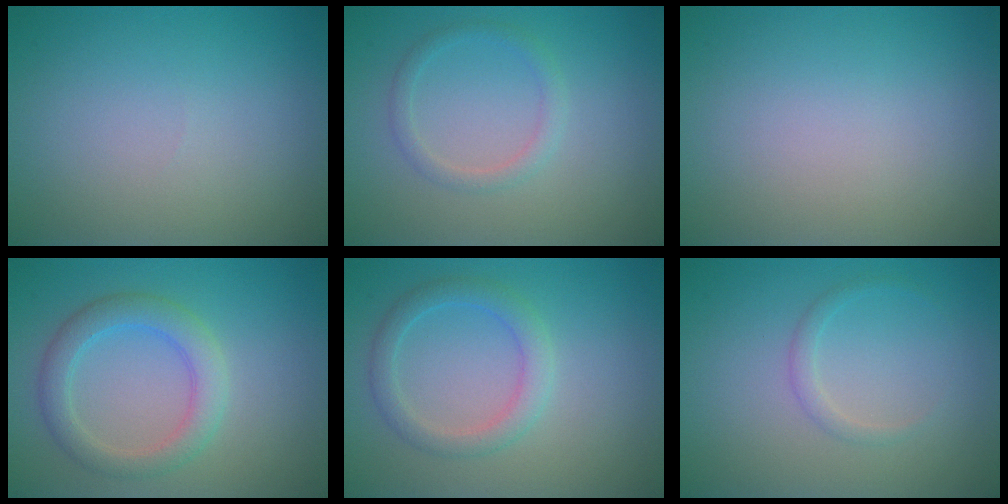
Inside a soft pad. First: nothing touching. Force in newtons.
{"total": 1.6, "press": 1.6, "slide": 0.1}
{"total": 0.0}
{"total": 3.5, "press": 3.5, "slide": 0.2}
{"total": 2.7, "press": 2.7, "slide": 0.1}
{"total": 1.0, "press": 1.0, "slide": 0.1}